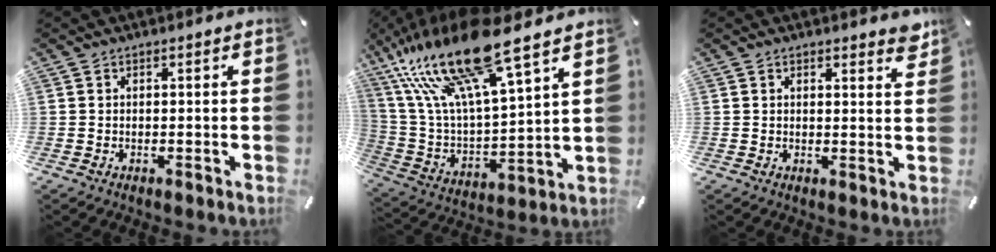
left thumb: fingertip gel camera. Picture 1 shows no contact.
{"total": 24.1, "force": [17.0, 6.4, 15.9], "torque": [-0.349, -0.119, 0.278]}
{"total": 2.5, "force": [2.0, 0.8, 1.2], "torque": [-0.012, -0.010, 0.034]}